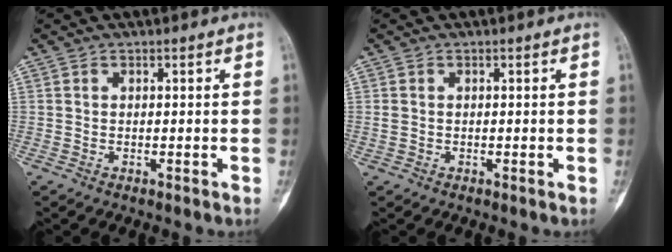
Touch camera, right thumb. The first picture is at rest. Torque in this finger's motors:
{"motor_torque": [0.17, 0.41, 0.03, 0.25, -0.08]}